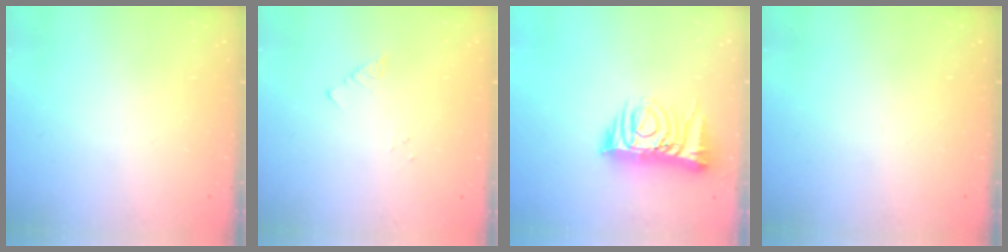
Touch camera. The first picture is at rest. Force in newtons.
{"total": 1.8, "press": 1.8, "slide": 0.2}
{"total": 10.1, "press": 10.0, "slide": 1.4}
{"total": 0.0}